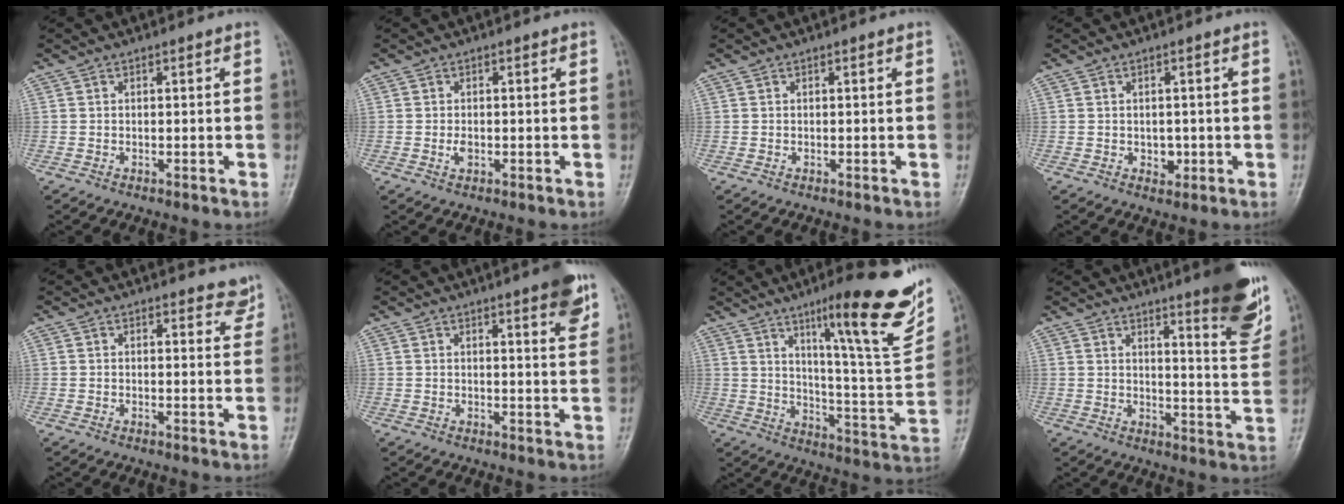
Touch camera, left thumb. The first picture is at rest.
{"total": 2.0, "force": [-0.3, 1.6, 1.2], "torque": [-0.012, 0.002, -0.004]}
{"total": 0.0}
{"total": 2.3, "force": [-0.3, 1.9, 1.4], "torque": [-0.009, 0.000, 0.000]}
{"total": 3.2, "force": [2.8, 1.3, 0.9], "torque": [0.011, -0.019, 0.023]}
{"total": 6.0, "force": [3.6, 1.0, 4.6], "torque": [-0.049, -0.018, 0.044]}
{"total": 23.0, "force": [12.6, 3.7, 18.8], "torque": [-0.236, -0.053, 0.190]}
{"total": 13.2, "force": [8.4, 2.2, 9.9], "torque": [-0.105, -0.058, 0.111]}